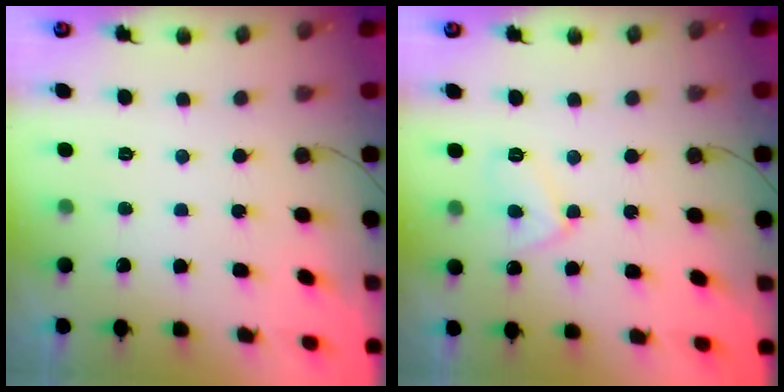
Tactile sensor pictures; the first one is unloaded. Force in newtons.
{"total": 6.9, "press": 6.9, "slide": 0.7}